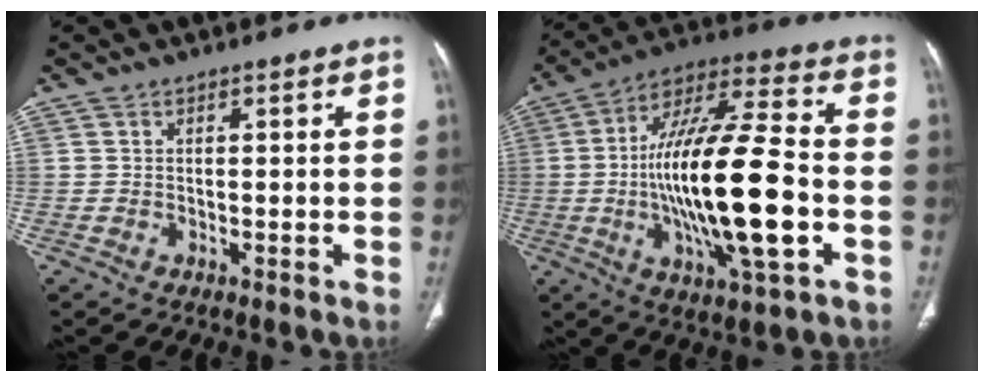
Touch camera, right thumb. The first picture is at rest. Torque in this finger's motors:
{"motor_torque": [1.44, 3.57, 1.57, 1.16, 0.82]}